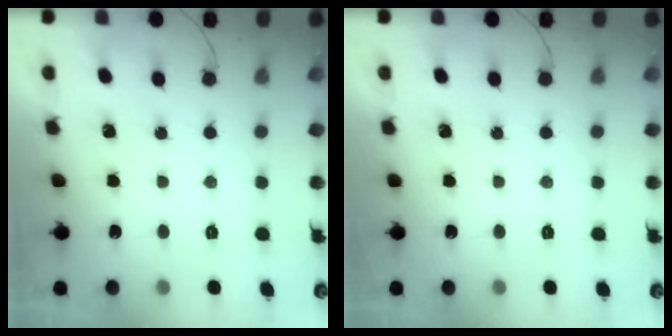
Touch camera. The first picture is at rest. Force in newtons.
{"total": 0.0}